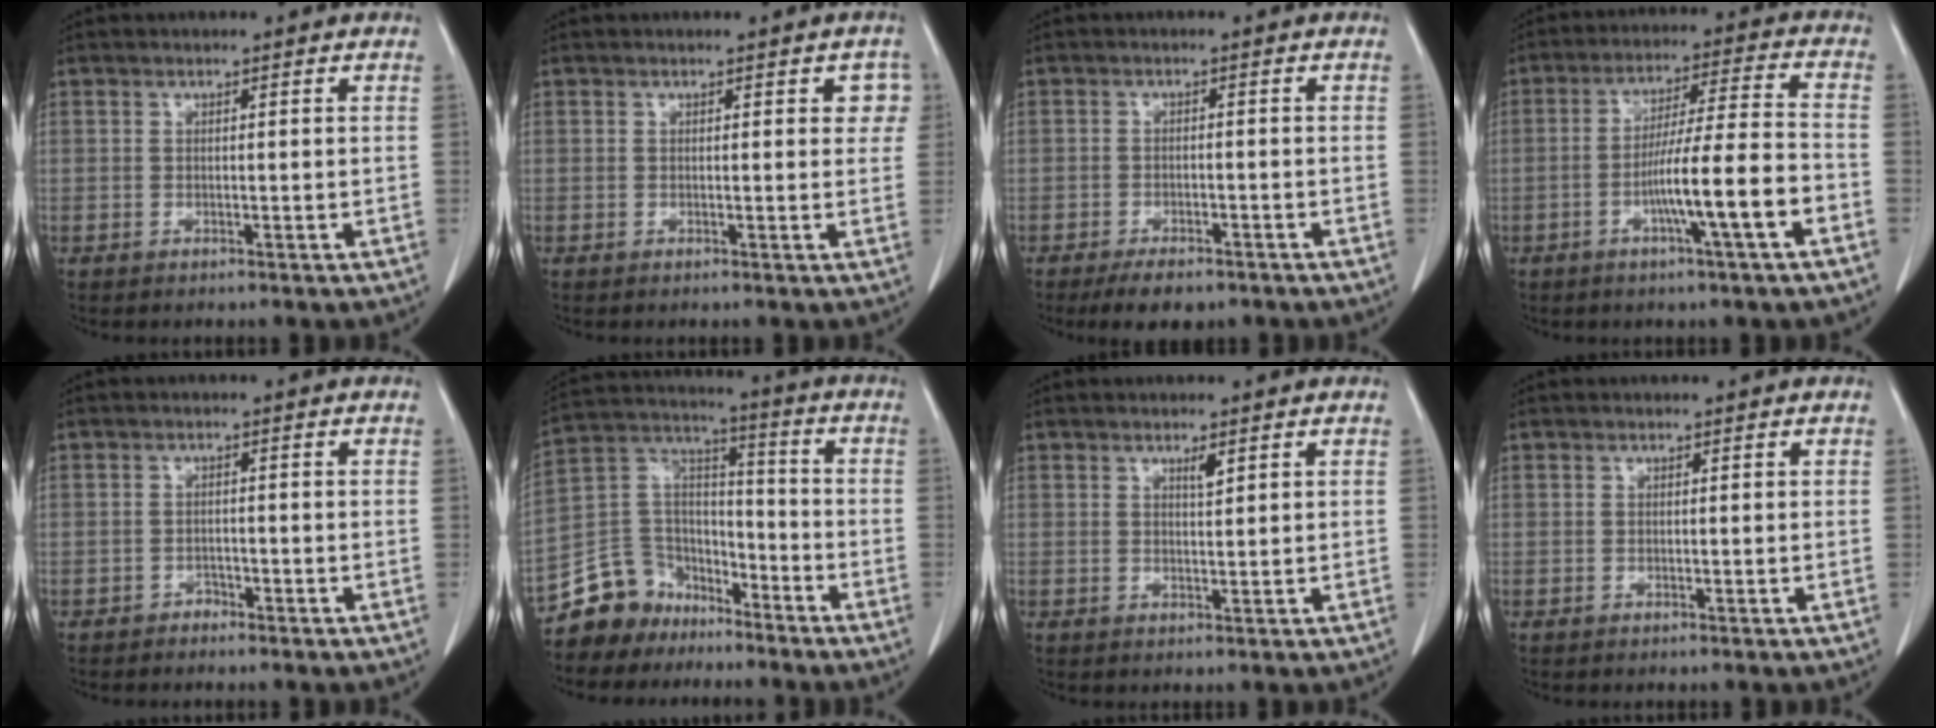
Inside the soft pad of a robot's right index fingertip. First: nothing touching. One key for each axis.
{"total": 2.8, "fx": 1.1, "fy": 1.4, "fz": 2.1, "tx": -0.008, "ty": 0.006, "tz": 0.006}
{"total": 5.0, "fx": -3.8, "fy": 2.0, "fz": 2.6, "tx": -0.040, "ty": -0.003, "tz": -0.057}
{"total": 11.2, "fx": -4.3, "fy": -0.4, "fz": 10.4, "tx": -0.180, "ty": 0.006, "tz": -0.072}
{"total": 1.2, "fx": -1.0, "fy": 0.6, "fz": 0.1, "tx": -0.002, "ty": 0.003, "tz": -0.020}
{"total": 11.2, "fx": -8.6, "fy": 7.2, "fz": 0.8, "tx": -0.023, "ty": 0.070, "tz": -0.157}
{"total": 1.5, "fx": 0.9, "fy": 0.2, "fz": 1.1, "tx": -0.022, "ty": -0.004, "tz": 0.015}
{"total": 0.0}